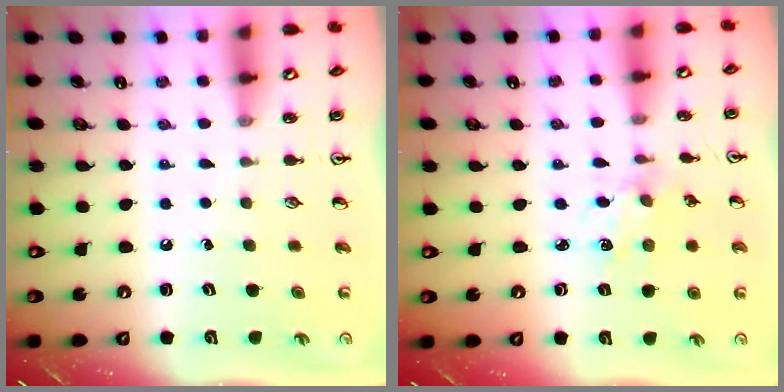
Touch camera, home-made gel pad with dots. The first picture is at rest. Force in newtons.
{"total": 2.0, "press": 2.0, "slide": 0.2}